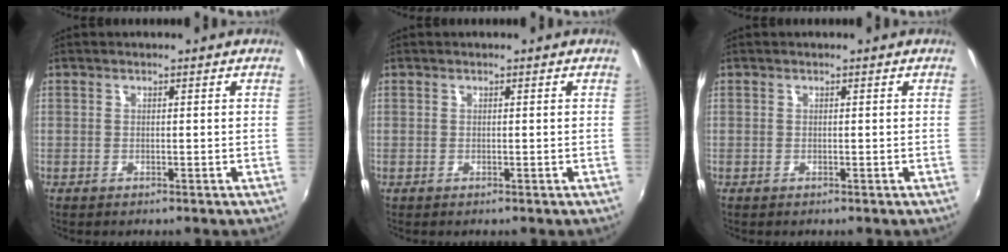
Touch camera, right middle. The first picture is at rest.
{"total": 0.0}
{"total": 0.0}